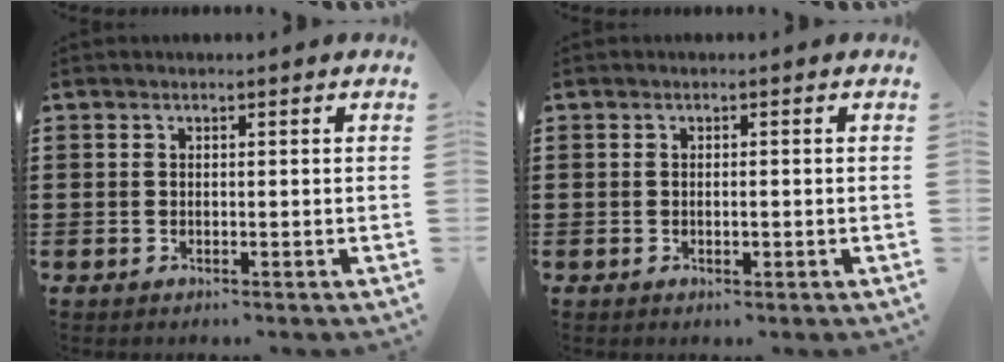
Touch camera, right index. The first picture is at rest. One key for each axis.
{"total": 1.0, "fx": -0.2, "fy": 0.3, "fz": 1.0, "tx": -0.019, "ty": -0.003, "tz": -0.004}